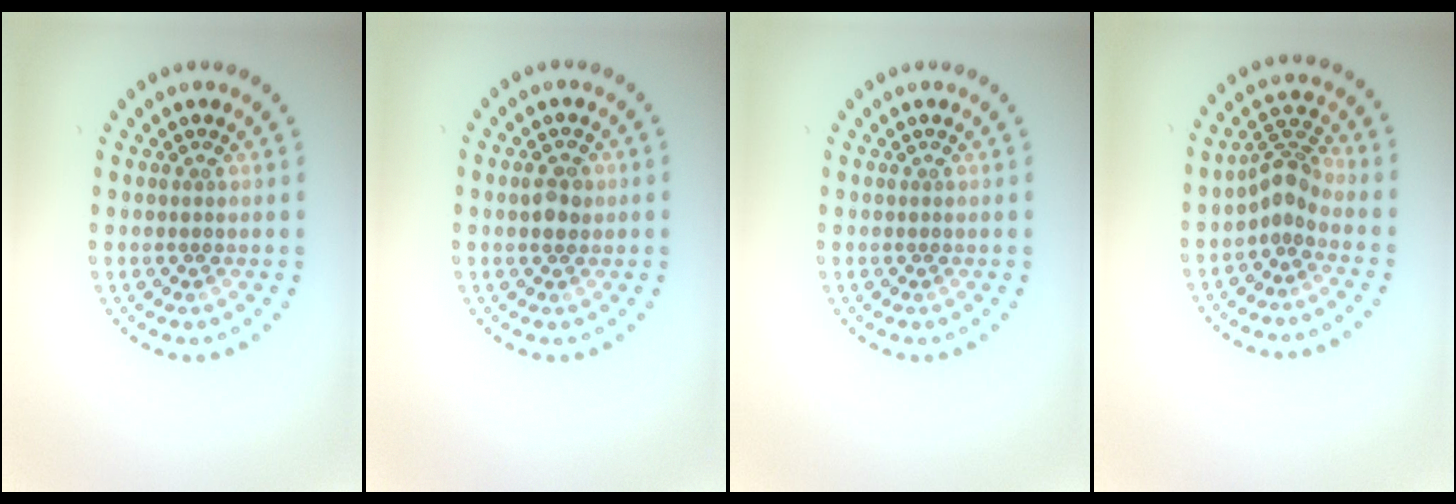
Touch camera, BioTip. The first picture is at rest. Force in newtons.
{"total": 1.8, "press": 1.8, "slide": 0.4}
{"total": 0.0}
{"total": 2.6, "press": 1.9, "slide": 1.8}